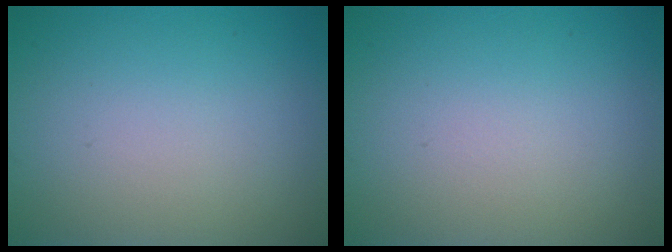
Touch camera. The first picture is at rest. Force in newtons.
{"total": 0.0}